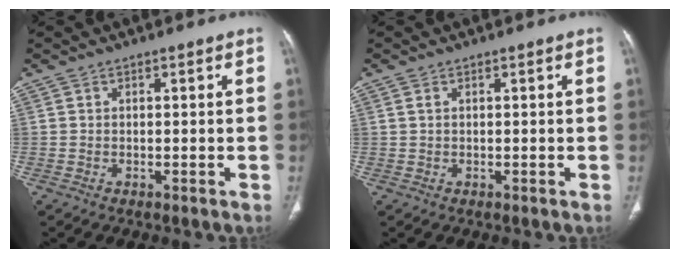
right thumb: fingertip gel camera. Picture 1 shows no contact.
{"total": 0.9, "force": [0.4, 0.4, 0.7], "torque": [-0.018, 0.008, 0.013]}